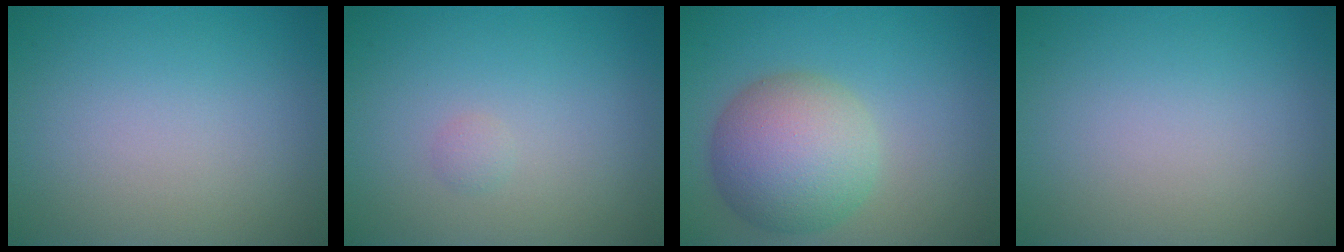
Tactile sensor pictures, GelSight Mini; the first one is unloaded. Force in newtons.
{"total": 0.6, "press": 0.6, "slide": 0.0}
{"total": 7.3, "press": 7.3, "slide": 0.2}
{"total": 0.0}